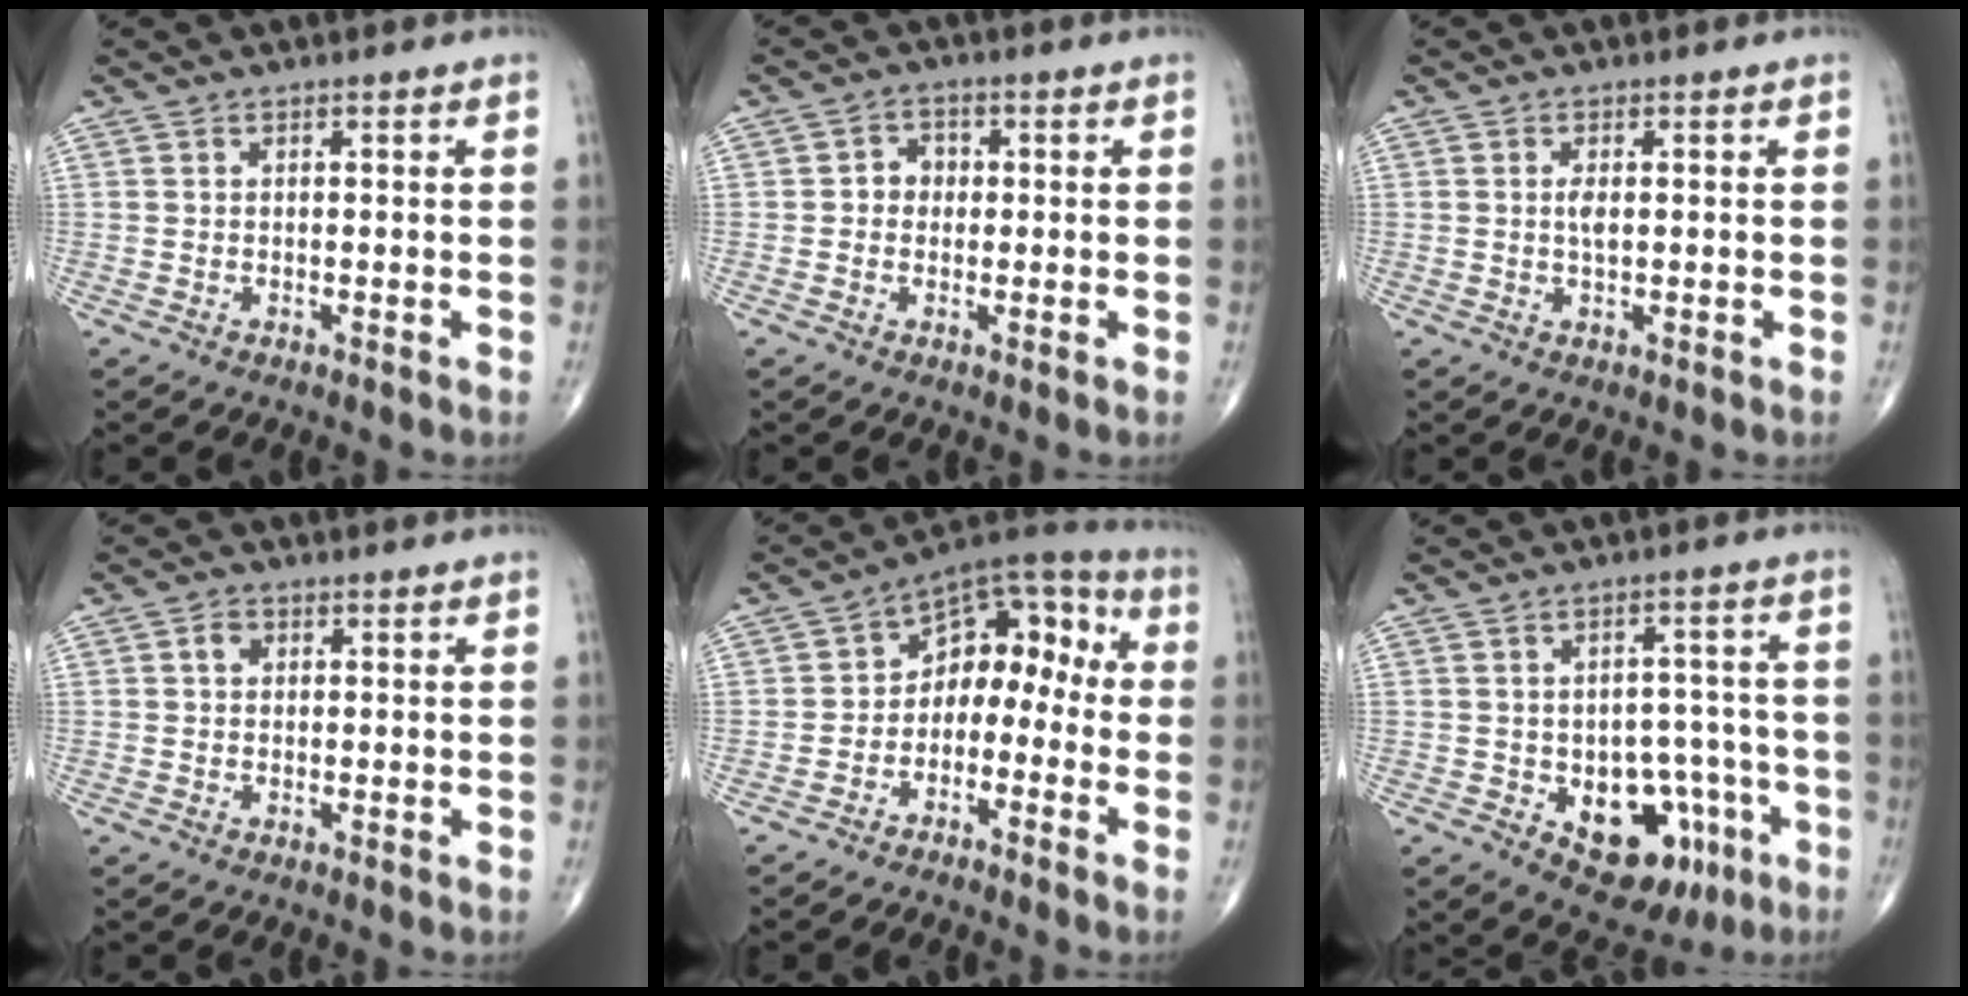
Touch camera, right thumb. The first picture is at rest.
{"total": 3.4, "force": [0.1, 3.0, 1.6], "torque": [-0.005, 0.011, -0.007]}
{"total": 1.9, "force": [0.2, 0.8, 1.7], "torque": [-0.032, -0.001, 0.003]}
{"total": 2.0, "force": [0.5, 1.6, 1.1], "torque": [-0.013, 0.005, 0.006]}
{"total": 11.4, "force": [-2.5, 7.8, 7.9], "torque": [-0.070, 0.070, -0.055]}
{"total": 13.8, "force": [-5.3, 9.0, 9.0], "torque": [-0.076, 0.038, -0.060]}